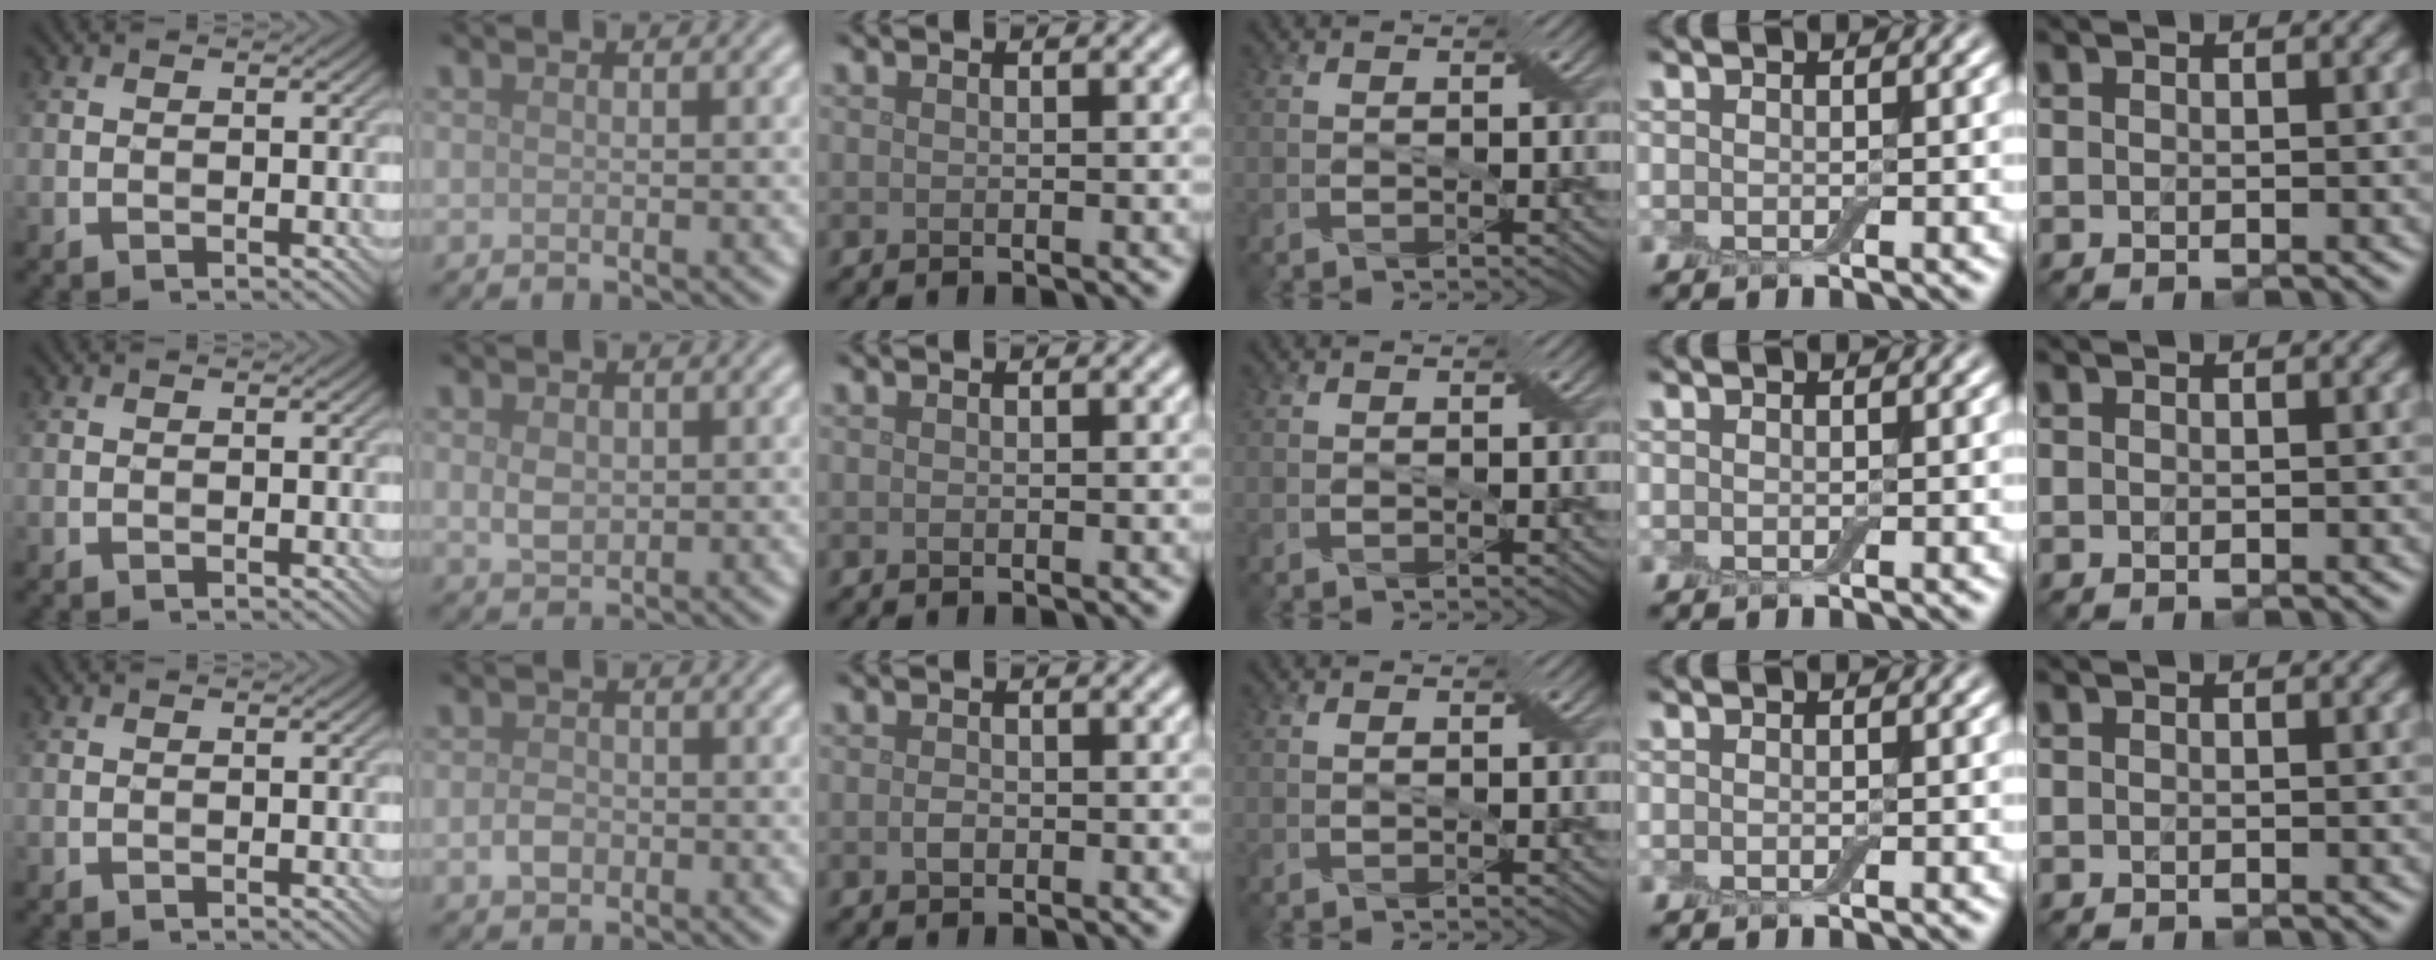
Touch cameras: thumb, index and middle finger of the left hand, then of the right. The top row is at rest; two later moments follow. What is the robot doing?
{"motion": "fold", "object": "apron"}